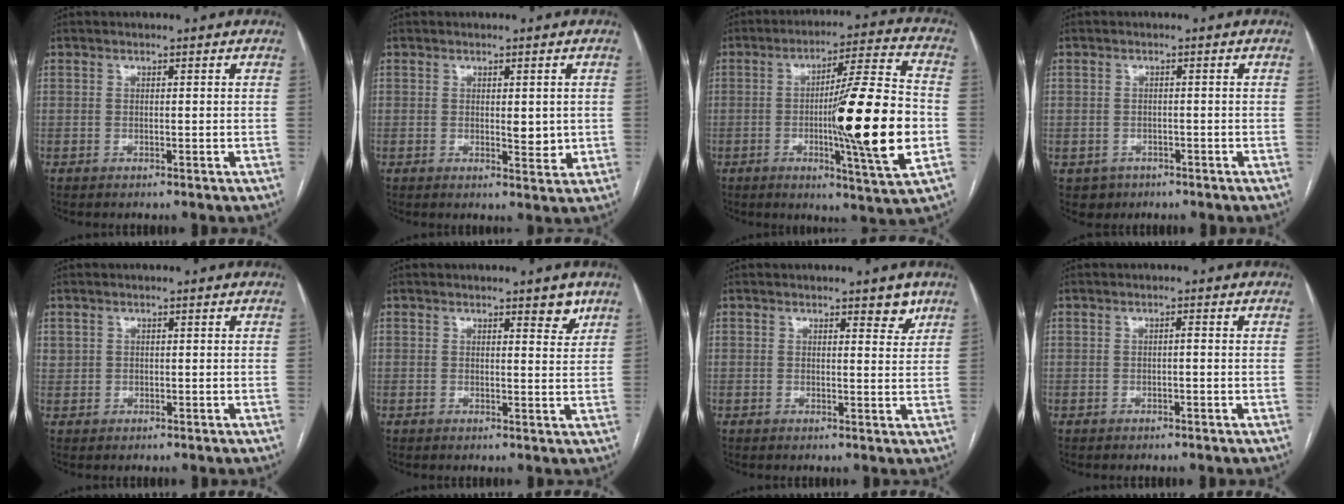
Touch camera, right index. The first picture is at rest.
{"total": 3.3, "force": [0.3, 1.4, 3.0], "torque": [-0.044, -0.007, 0.009]}
{"total": 18.8, "force": [-3.0, 0.0, 18.5], "torque": [-0.285, -0.012, -0.049]}
{"total": 3.2, "force": [-1.4, 2.8, 0.1], "torque": [0.001, 0.009, -0.016]}
{"total": 1.2, "force": [0.5, 1.0, 0.1], "torque": [0.009, 0.007, 0.008]}
{"total": 2.8, "force": [2.0, 0.8, 1.8], "torque": [-0.020, -0.011, 0.025]}
{"total": 2.7, "force": [2.0, 1.0, 1.6], "torque": [-0.015, -0.010, 0.023]}
{"total": 0.5, "force": [-0.1, 0.1, 0.5], "torque": [-0.009, 0.002, -0.001]}